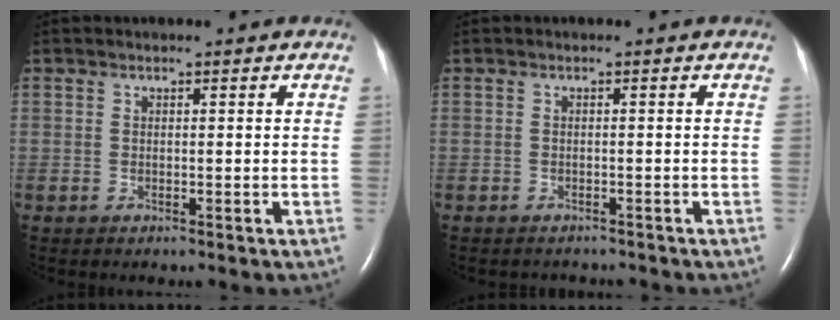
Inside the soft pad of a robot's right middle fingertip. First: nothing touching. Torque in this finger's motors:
{"motor_torque": [-0.33, 0.00, -0.10, -0.01]}